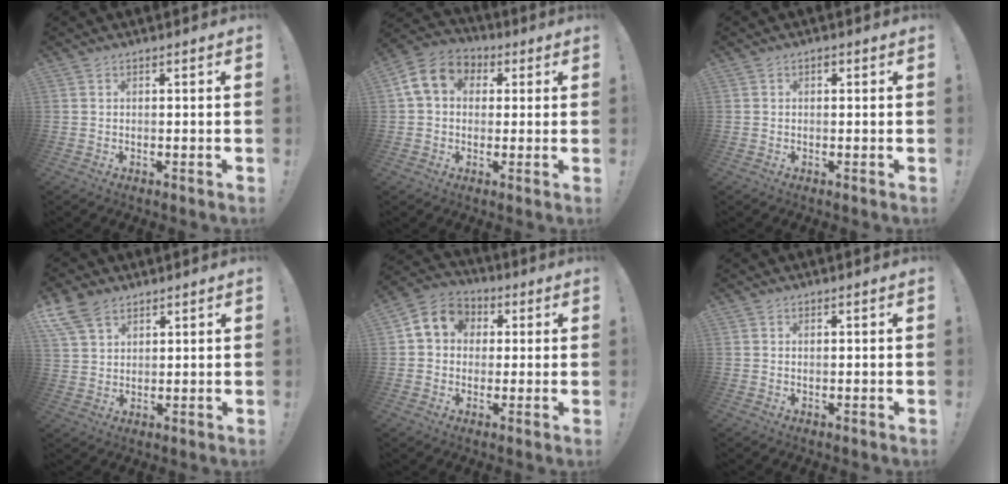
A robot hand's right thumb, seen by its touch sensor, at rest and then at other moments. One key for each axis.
{"total": 11.8, "fx": 3.1, "fy": 9.3, "fz": 6.6, "tx": -0.097, "ty": 0.007, "tz": 0.068}
{"total": 0.8, "fx": 0.2, "fy": 0.6, "fz": 0.5, "tx": -0.003, "ty": 0.000, "tz": 0.002}
{"total": 9.1, "fx": 6.0, "fy": 5.5, "fz": 4.1, "tx": -0.087, "ty": -0.024, "tz": 0.120}
{"total": 8.8, "fx": 1.8, "fy": 7.6, "fz": 3.9, "tx": -0.054, "ty": 0.002, "tz": 0.041}
{"total": 0.5, "fx": 0.4, "fy": 0.1, "fz": 0.3, "tx": -0.003, "ty": -0.001, "tz": 0.007}